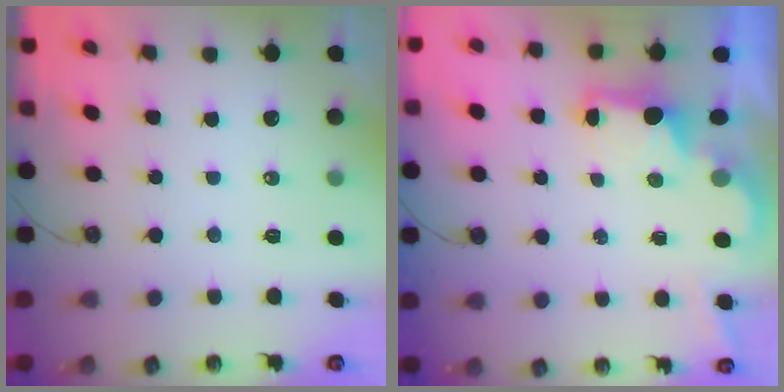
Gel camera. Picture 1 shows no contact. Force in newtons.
{"total": 2.2, "press": 2.1, "slide": 0.8}